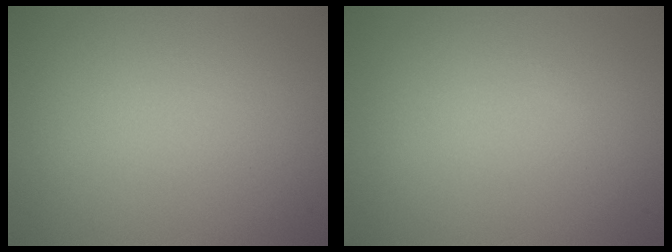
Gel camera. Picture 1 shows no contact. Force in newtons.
{"total": 0.0}